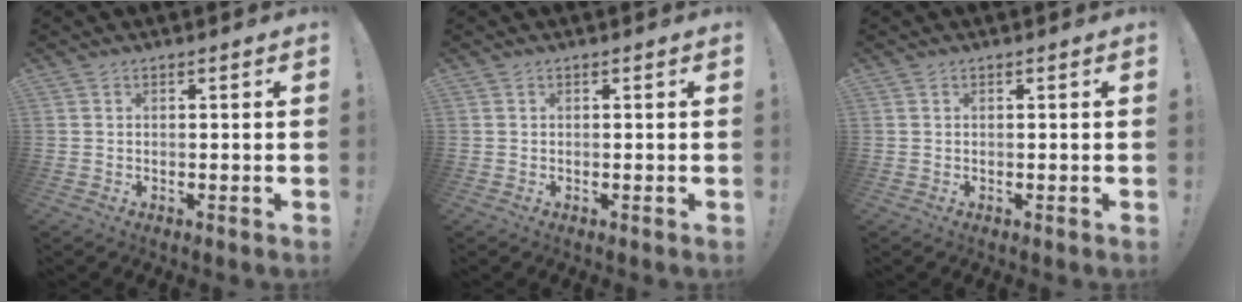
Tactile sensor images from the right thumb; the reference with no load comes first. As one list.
[{"total": 0.0}, {"total": 0.0}]